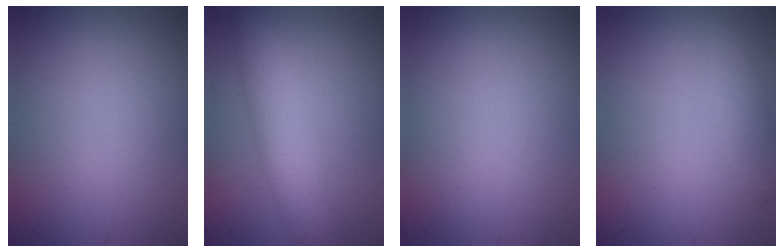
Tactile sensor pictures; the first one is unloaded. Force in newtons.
{"total": 5.0, "press": 5.0, "slide": 0.1}
{"total": 0.0}
{"total": 2.6, "press": 2.6, "slide": 0.1}